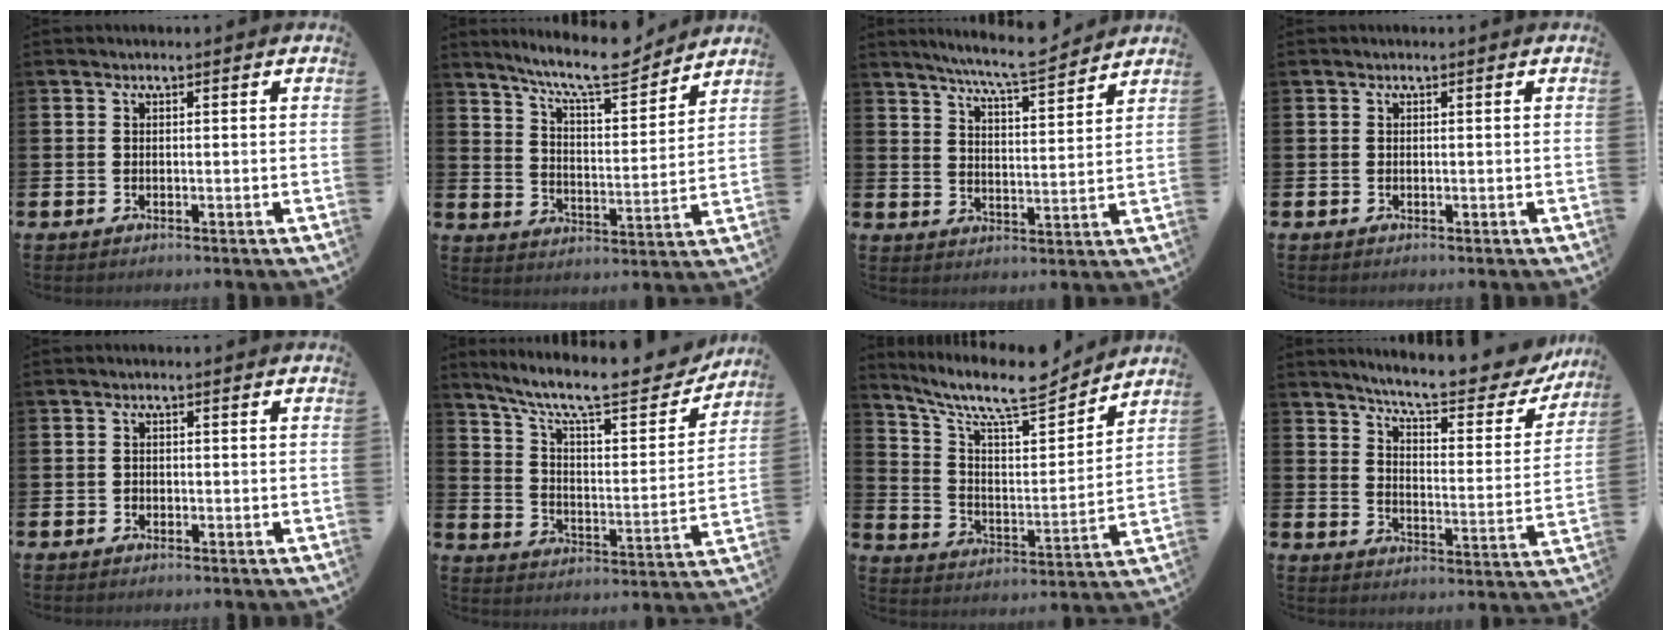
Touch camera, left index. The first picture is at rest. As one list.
[{"total": 9.9, "force": [8.8, 1.5, 4.2], "torque": [-0.099, -0.053, 0.154]}, {"total": 7.5, "force": [7.2, -0.2, 2.4], "torque": [-0.065, -0.042, 0.127]}, {"total": 0.0}, {"total": 0.8, "force": [-0.4, 0.7, 0.1], "torque": [0.001, 0.003, -0.010]}, {"total": 11.1, "force": [9.5, 2.4, 5.3], "torque": [-0.125, -0.066, 0.157]}, {"total": 10.8, "force": [9.2, 2.6, 5.1], "torque": [-0.123, -0.060, 0.156]}, {"total": 7.6, "force": [6.9, 0.9, 2.8], "torque": [-0.071, -0.055, 0.112]}]